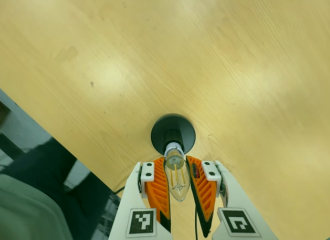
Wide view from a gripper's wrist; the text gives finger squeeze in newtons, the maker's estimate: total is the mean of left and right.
{"total": 21.9, "left": 21.7, "right": 22.2}